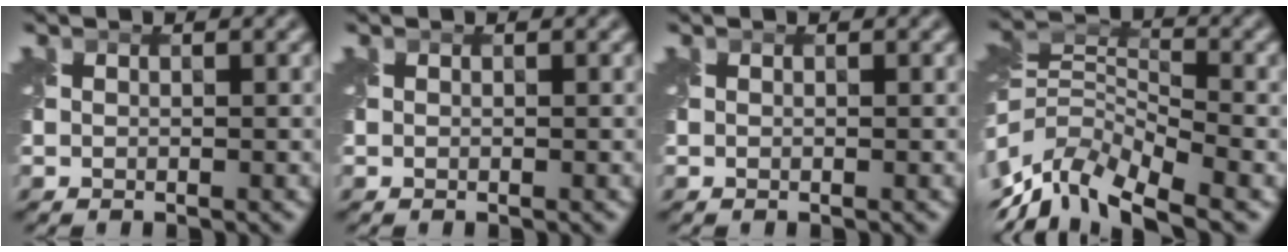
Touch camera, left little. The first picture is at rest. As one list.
[{"total": 0.0}, {"total": 0.0}, {"total": 8.6, "force": [-4.8, 3.7, 6.1], "torque": [-0.111, 0.000, -0.102]}]